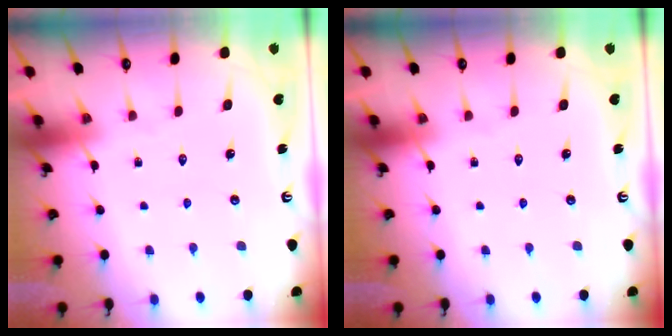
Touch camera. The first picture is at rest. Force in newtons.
{"total": 0.0}